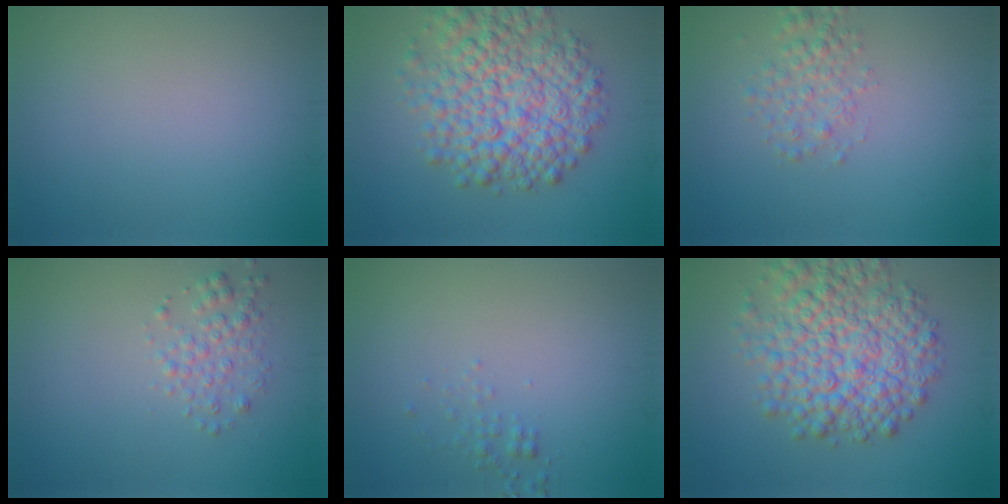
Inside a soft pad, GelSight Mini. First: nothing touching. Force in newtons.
{"total": 8.8, "press": 8.8, "slide": 0.2}
{"total": 2.3, "press": 2.3, "slide": 0.1}
{"total": 2.0, "press": 2.0, "slide": 0.1}
{"total": 0.9, "press": 0.9, "slide": 0.0}
{"total": 8.8, "press": 8.8, "slide": 0.2}